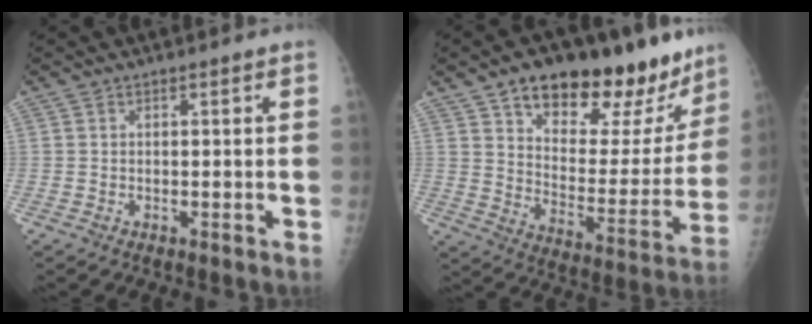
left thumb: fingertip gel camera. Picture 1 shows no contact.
{"total": 25.1, "force": [17.6, 11.2, 14.0], "torque": [-0.149, -0.075, 0.260]}